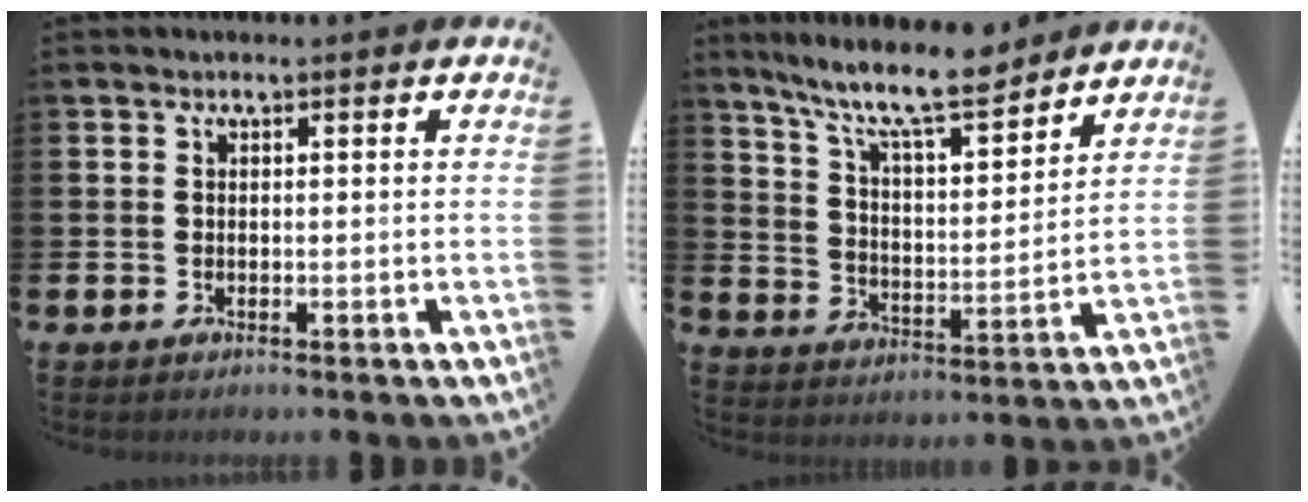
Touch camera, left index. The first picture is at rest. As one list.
[{"total": 10.7, "force": [9.4, 1.8, 4.9], "torque": [-0.114, -0.052, 0.163]}]